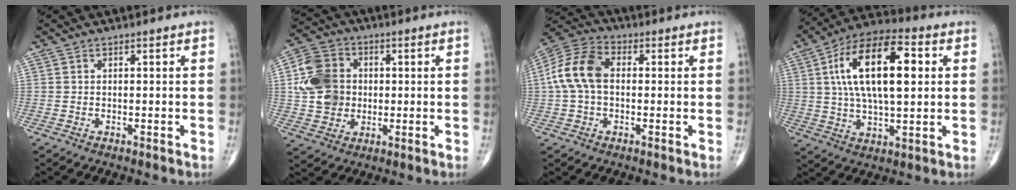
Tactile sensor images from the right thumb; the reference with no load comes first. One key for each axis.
{"total": 12.1, "fx": 0.8, "fy": 10.2, "fz": 6.5, "tx": -0.106, "ty": 0.013, "tz": 0.012}
{"total": 11.2, "fx": 0.5, "fy": 7.3, "fz": 8.5, "tx": -0.179, "ty": 0.033, "tz": 0.001}
{"total": 19.8, "fx": 4.2, "fy": 8.8, "fz": 17.2, "tx": -0.294, "ty": 0.013, "tz": 0.066}